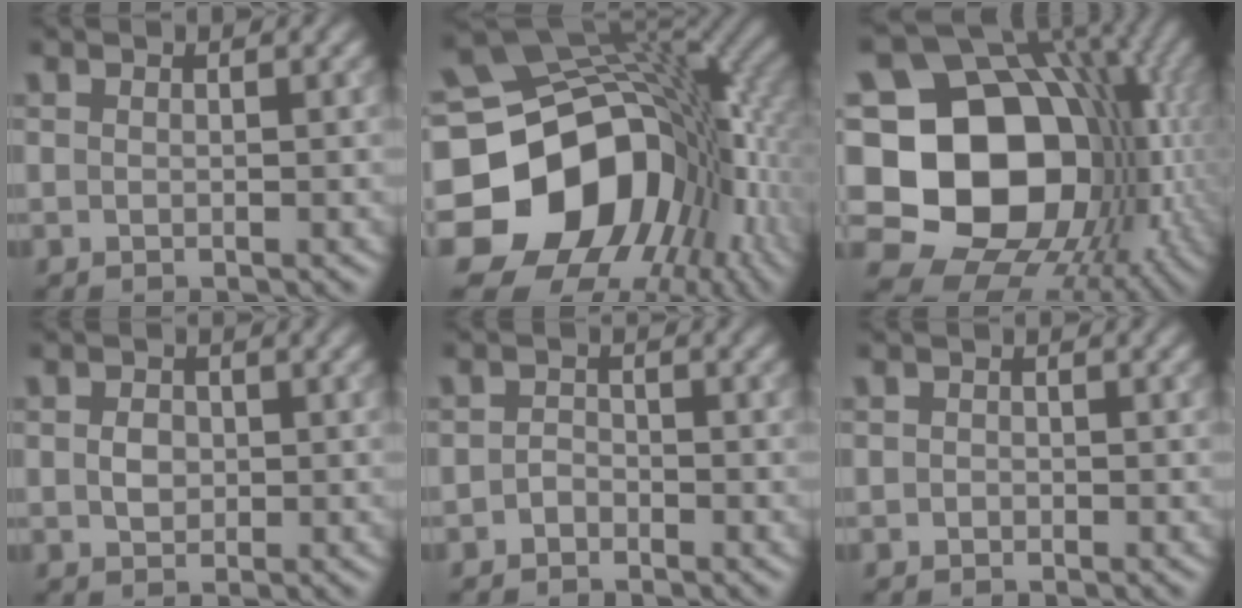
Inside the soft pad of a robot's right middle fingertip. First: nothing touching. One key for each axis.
{"total": 18.5, "fx": -5.5, "fy": 13.7, "fz": 11.1, "tx": -0.201, "ty": -0.025, "tz": -0.072}
{"total": 21.2, "fx": -2.1, "fy": 16.9, "fz": 12.7, "tx": -0.196, "ty": -0.010, "tz": -0.055}
{"total": 1.6, "fx": 0.0, "fy": 1.3, "fz": 1.0, "tx": -0.021, "ty": -0.001, "tz": -0.002}
{"total": 1.2, "fx": -0.8, "fy": 0.9, "fz": 0.4, "tx": -0.005, "ty": 0.004, "tz": -0.016}
{"total": 0.6, "fx": -0.2, "fy": 0.5, "fz": 0.1, "tx": 0.001, "ty": -0.005, "tz": -0.006}